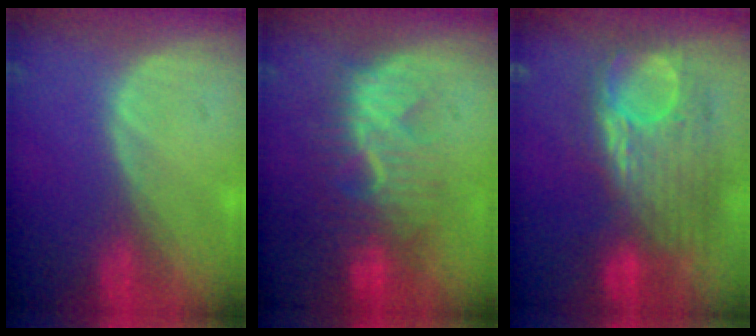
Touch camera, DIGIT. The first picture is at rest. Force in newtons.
{"total": 9.0, "press": 8.3, "slide": 3.4}
{"total": 10.2, "press": 9.8, "slide": 2.7}